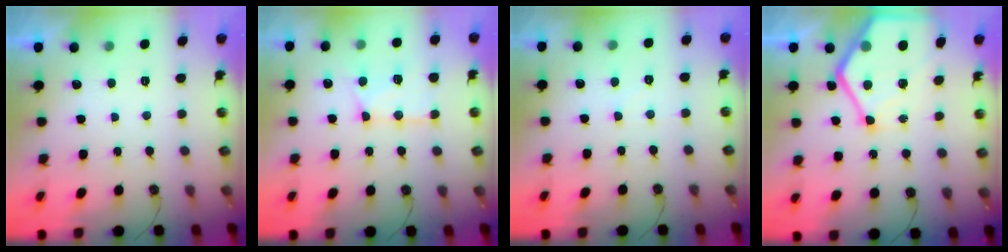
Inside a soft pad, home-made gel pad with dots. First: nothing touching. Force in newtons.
{"total": 13.5, "press": 13.5, "slide": 1.3}
{"total": 2.4, "press": 2.4, "slide": 0.5}
{"total": 17.9, "press": 17.9, "slide": 1.6}